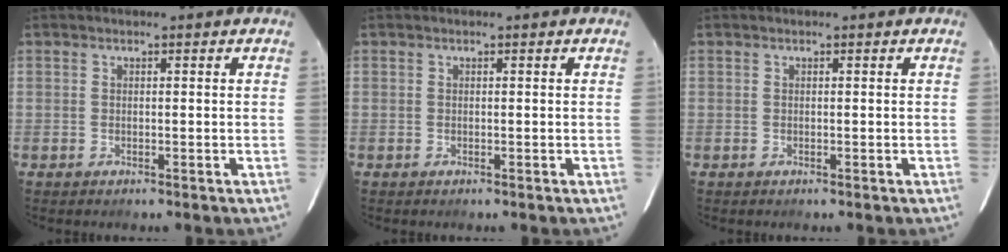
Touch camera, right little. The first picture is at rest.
{"total": 0.0}
{"total": 0.0}